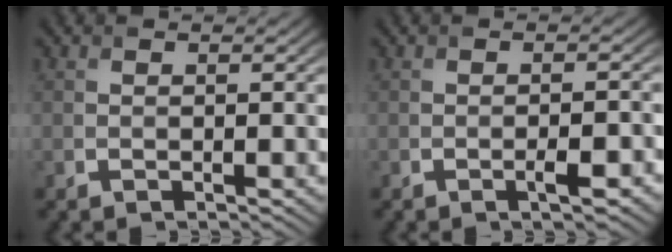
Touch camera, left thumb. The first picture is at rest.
{"total": 2.3, "force": [-1.1, 0.5, 2.0], "torque": [-0.032, 0.001, -0.016]}